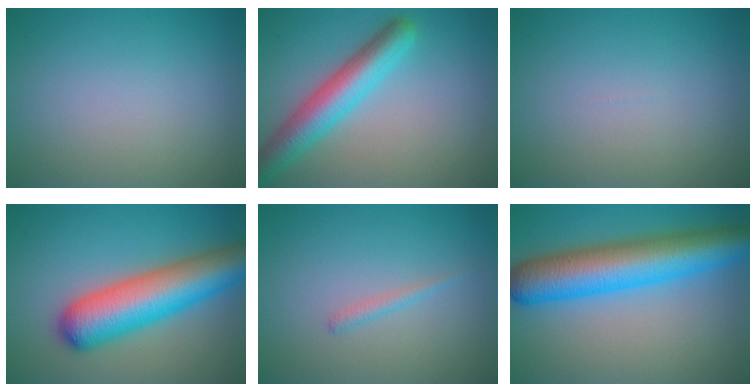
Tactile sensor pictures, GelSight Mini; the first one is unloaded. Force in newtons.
{"total": 5.8, "press": 5.8, "slide": 0.3}
{"total": 0.0}
{"total": 9.6, "press": 9.6, "slide": 0.4}
{"total": 0.8, "press": 0.8, "slide": 0.1}
{"total": 10.4, "press": 10.4, "slide": 0.2}